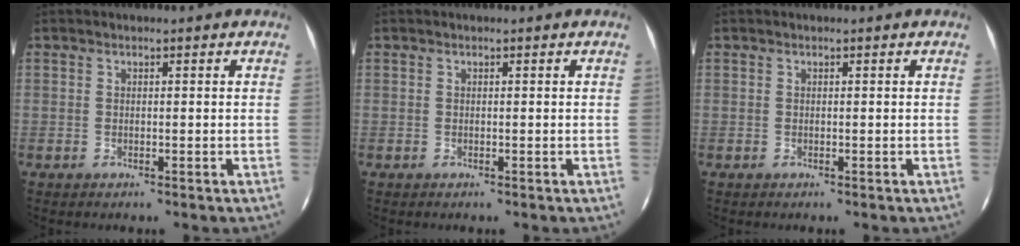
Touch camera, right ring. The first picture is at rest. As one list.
[{"total": 0.0}, {"total": 0.0}]